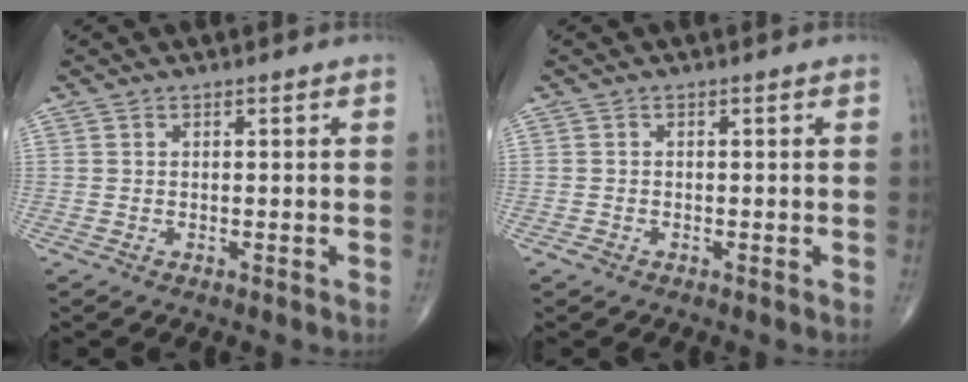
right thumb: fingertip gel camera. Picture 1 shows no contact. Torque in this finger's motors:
{"motor_torque": [0.54, 0.28, -0.24, -0.40, -0.03]}